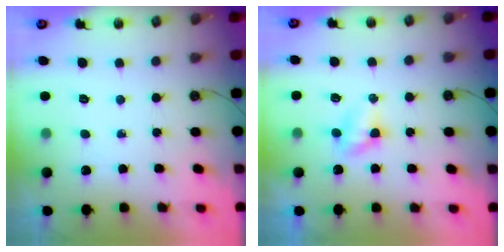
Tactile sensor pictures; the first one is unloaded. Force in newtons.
{"total": 4.2, "press": 3.7, "slide": 2.1}